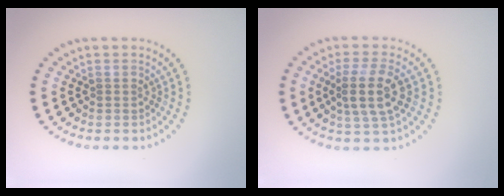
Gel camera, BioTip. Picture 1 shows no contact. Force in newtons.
{"total": 4.3, "press": 3.9, "slide": 1.7}